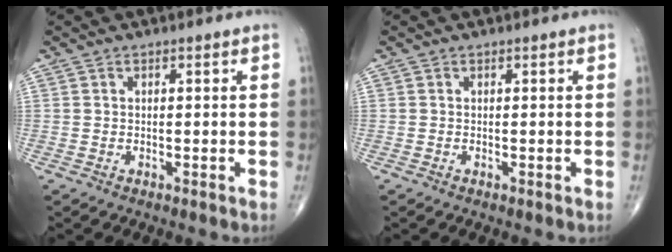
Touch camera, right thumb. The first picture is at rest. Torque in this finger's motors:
{"motor_torque": [-0.23, 0.03, -0.02, -0.15, -0.01]}